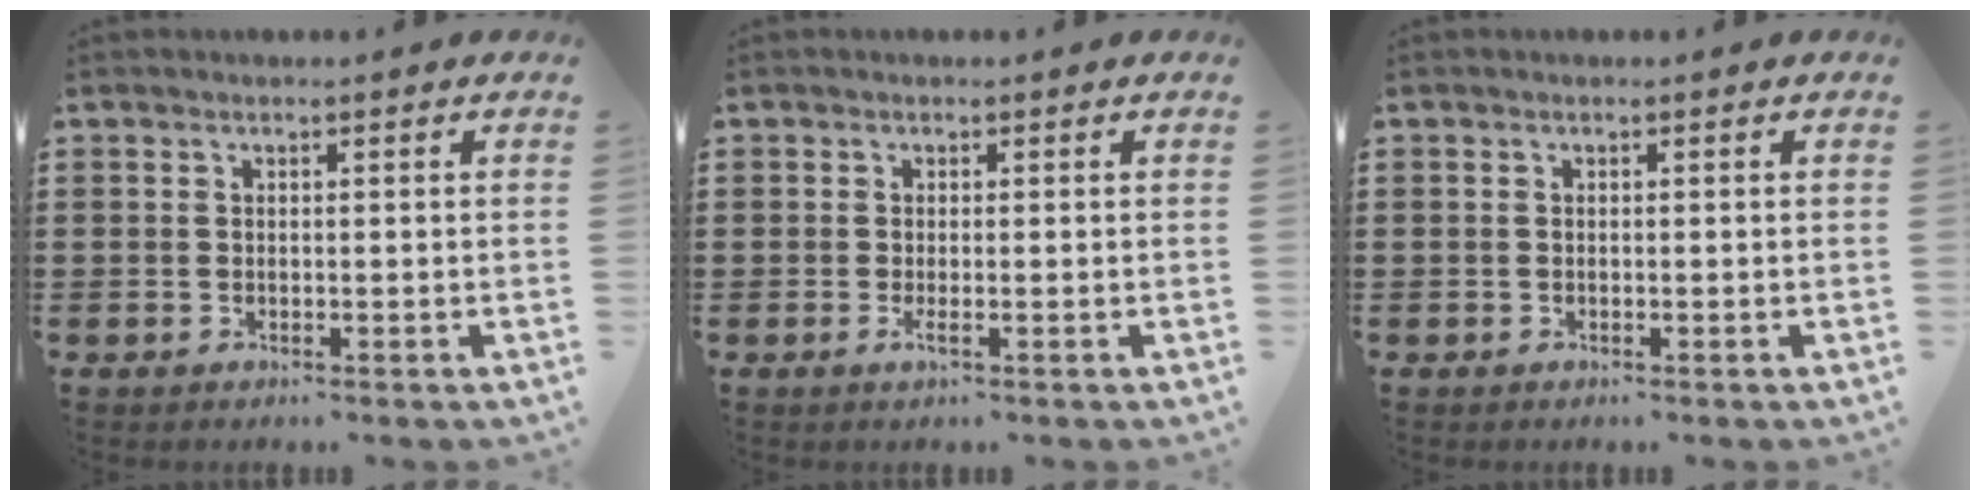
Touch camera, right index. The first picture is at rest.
{"total": 1.2, "force": [-0.4, 0.0, 1.1], "torque": [-0.029, -0.009, -0.008]}
{"total": 0.0}